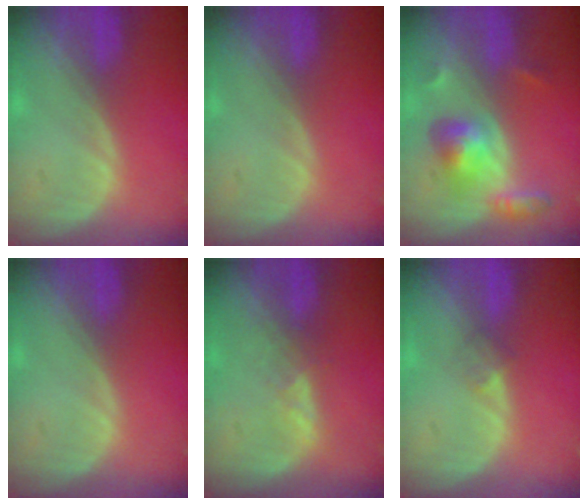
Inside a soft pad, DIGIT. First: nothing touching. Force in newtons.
{"total": 0.0}
{"total": 6.2, "press": 5.6, "slide": 2.8}
{"total": 0.0}
{"total": 1.6, "press": 1.6, "slide": 0.3}
{"total": 1.5, "press": 1.2, "slide": 1.0}